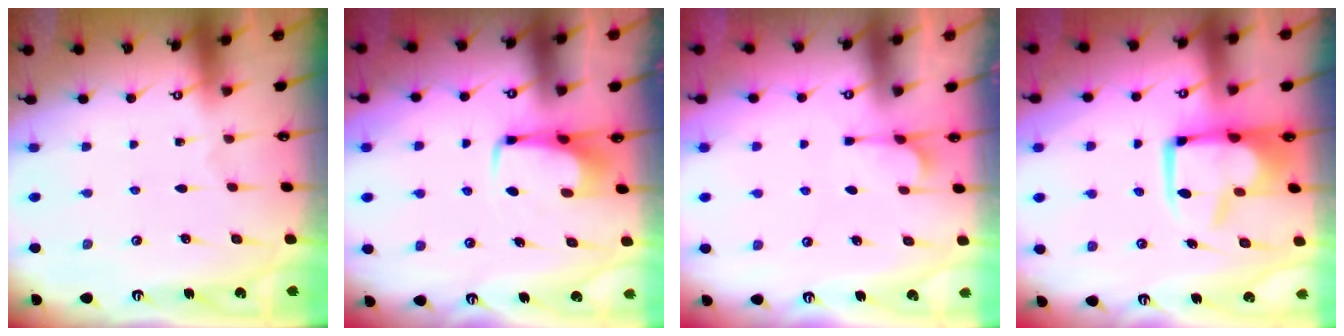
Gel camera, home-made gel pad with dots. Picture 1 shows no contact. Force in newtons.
{"total": 3.8, "press": 3.8, "slide": 0.3}
{"total": 2.5, "press": 2.1, "slide": 1.2}
{"total": 4.9, "press": 4.7, "slide": 1.4}